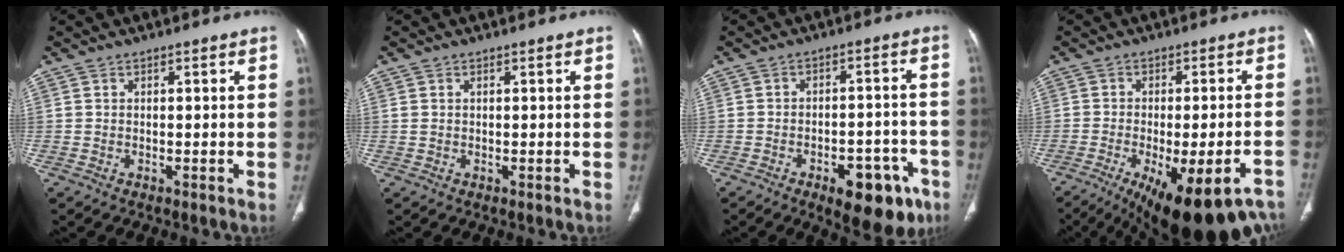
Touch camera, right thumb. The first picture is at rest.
{"total": 0.7, "force": [0.2, 0.4, 0.5], "torque": [-0.016, 0.010, 0.009]}
{"total": 13.3, "force": [-7.0, 6.4, 9.4], "torque": [-0.090, 0.036, -0.084]}
{"total": 20.9, "force": [-13.4, 6.3, 14.7], "torque": [-0.174, 0.023, -0.173]}